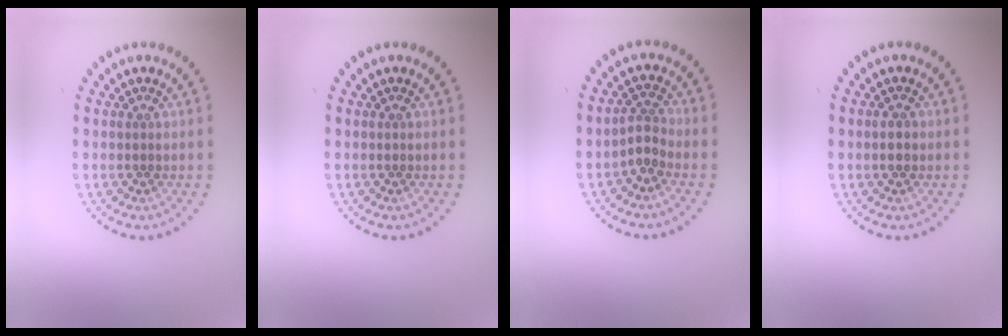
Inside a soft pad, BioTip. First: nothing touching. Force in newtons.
{"total": 0.0}
{"total": 1.8, "press": 1.2, "slide": 1.4}
{"total": 0.9, "press": 0.9, "slide": 0.0}